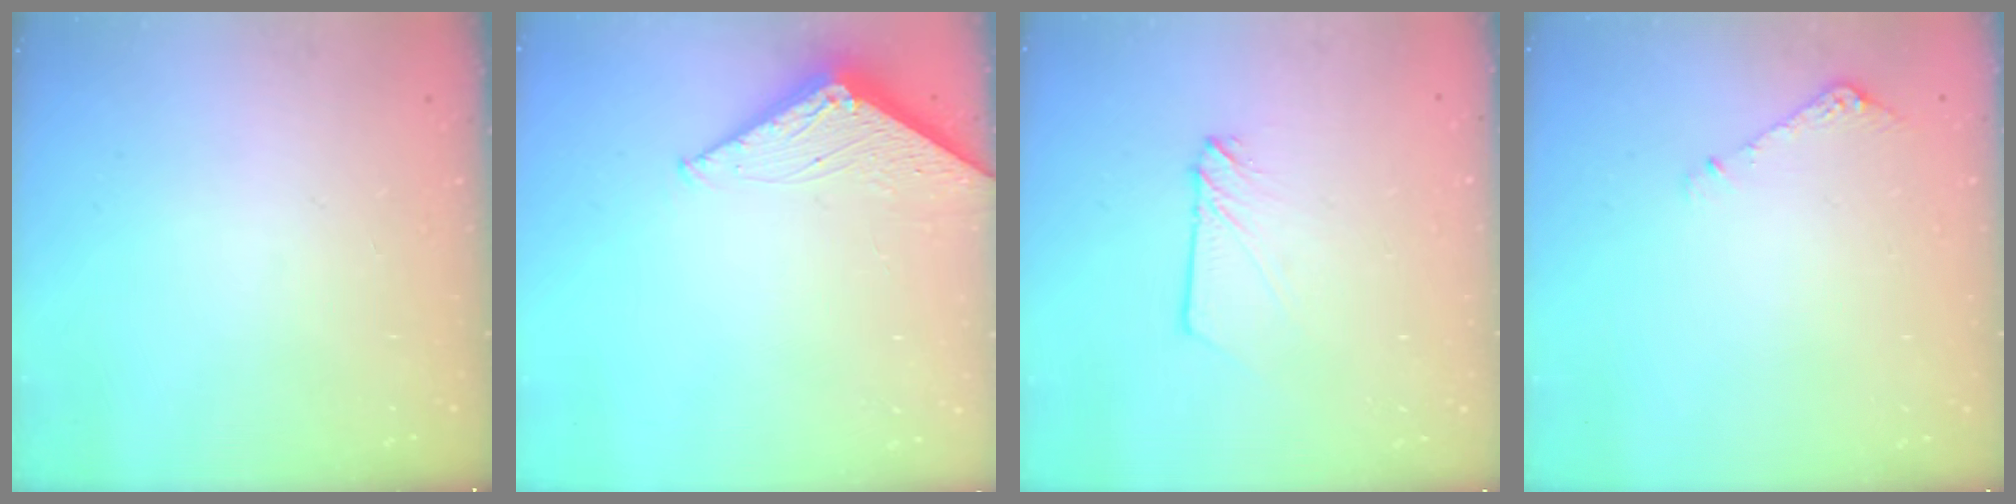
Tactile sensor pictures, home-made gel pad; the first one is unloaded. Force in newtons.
{"total": 3.2, "press": 3.2, "slide": 0.3}
{"total": 3.6, "press": 3.5, "slide": 0.4}
{"total": 6.5, "press": 6.5, "slide": 0.8}